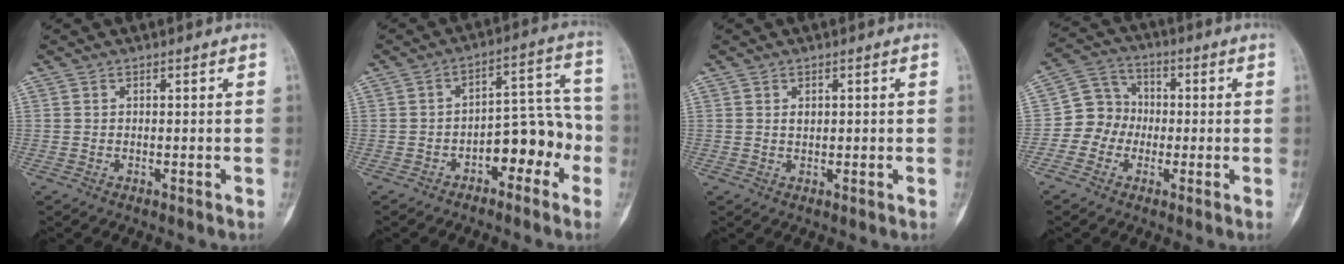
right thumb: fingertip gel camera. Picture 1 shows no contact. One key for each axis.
{"total": 10.2, "fx": -4.2, "fy": 5.7, "fz": 7.3, "tx": -0.068, "ty": 0.060, "tz": -0.061}
{"total": 1.4, "fx": 0.4, "fy": 1.0, "fz": 1.0, "tx": -0.010, "ty": -0.002, "tz": 0.008}
{"total": 7.8, "fx": -1.5, "fy": 7.2, "fz": 2.6, "tx": -0.014, "ty": 0.028, "tz": -0.040}